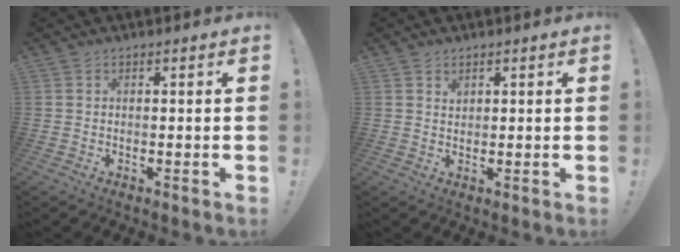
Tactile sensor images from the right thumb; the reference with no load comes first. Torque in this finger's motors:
{"motor_torque": [-0.28, -0.08, 0.01, 0.37, 0.07]}